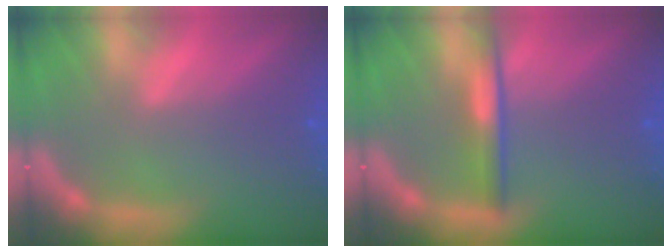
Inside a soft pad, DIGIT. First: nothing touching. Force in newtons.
{"total": 3.0}